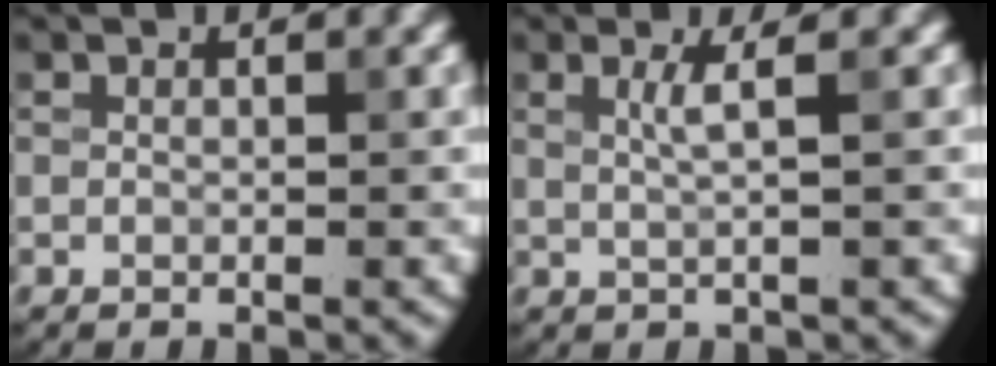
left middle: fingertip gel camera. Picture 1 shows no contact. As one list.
[{"total": 2.1, "force": [0.6, 0.5, 1.9], "torque": [-0.034, 0.000, 0.006]}]